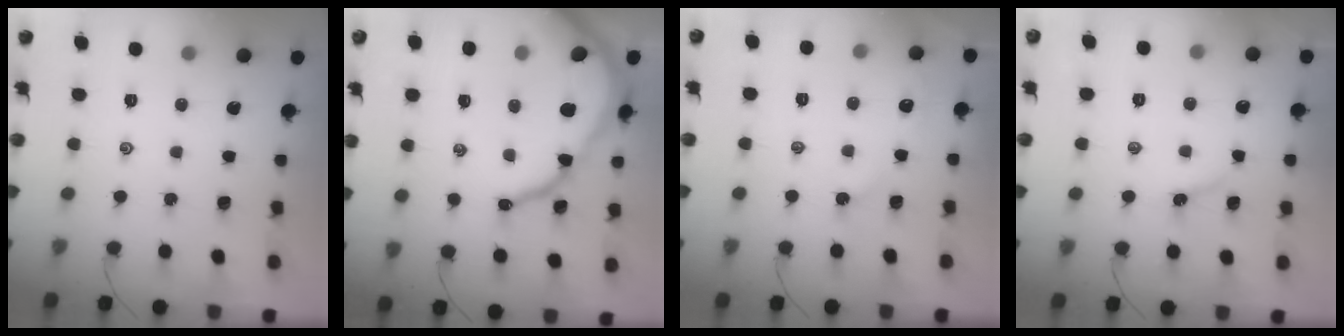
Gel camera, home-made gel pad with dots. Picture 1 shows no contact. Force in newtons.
{"total": 15.2, "press": 15.2, "slide": 1.6}
{"total": 2.9, "press": 2.8, "slide": 0.3}
{"total": 2.7, "press": 2.7, "slide": 0.4}